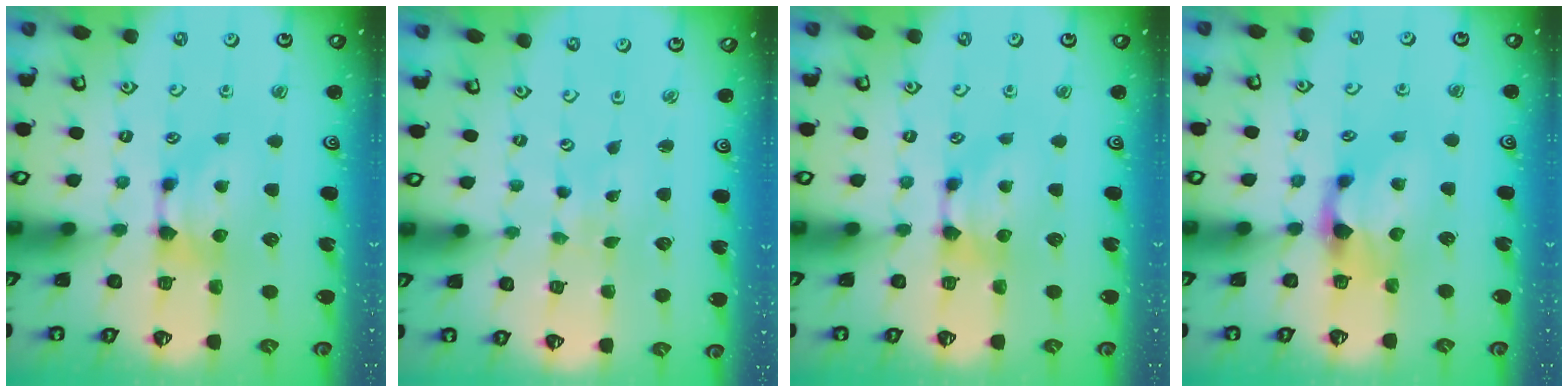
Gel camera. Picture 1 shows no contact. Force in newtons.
{"total": 6.9, "press": 6.9, "slide": 0.5}
{"total": 0.0}
{"total": 2.2, "press": 1.8, "slide": 1.1}